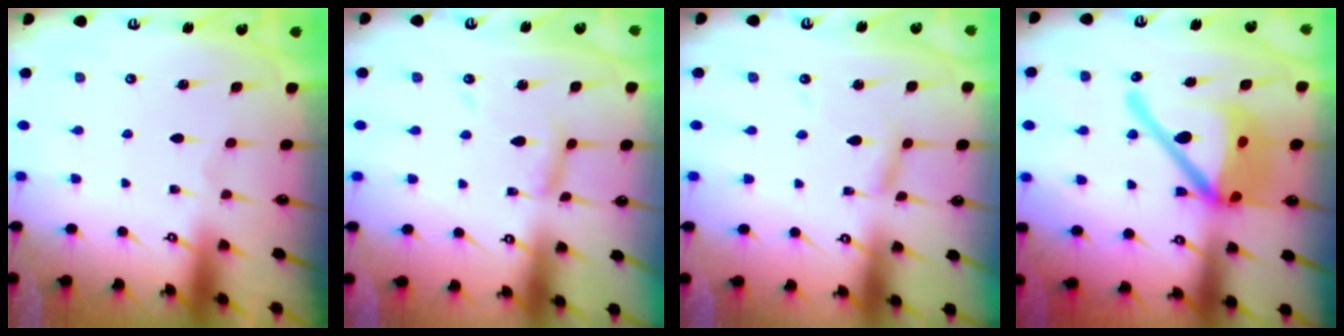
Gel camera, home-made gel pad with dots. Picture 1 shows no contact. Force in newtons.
{"total": 7.2, "press": 7.2, "slide": 0.5}
{"total": 3.8, "press": 3.7, "slide": 0.4}
{"total": 18.8, "press": 18.5, "slide": 3.3}